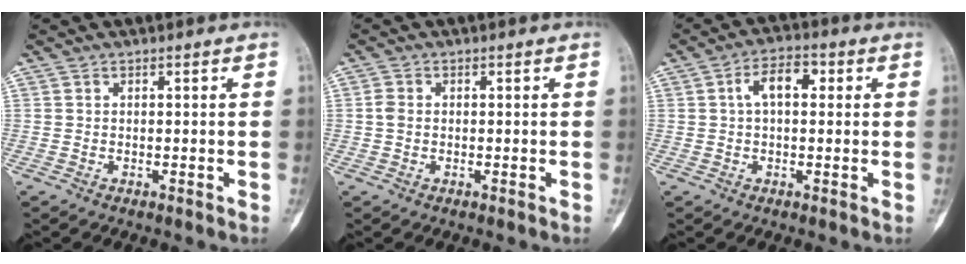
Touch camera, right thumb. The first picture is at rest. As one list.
[{"total": 1.6, "force": [-0.1, 1.3, 1.0], "torque": [-0.019, 0.002, -0.004]}, {"total": 5.9, "force": [1.1, 3.2, 4.8], "torque": [-0.079, 0.021, 0.012]}]